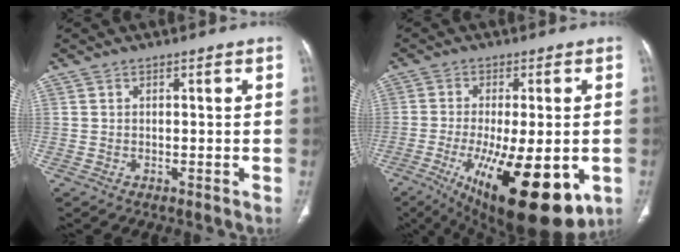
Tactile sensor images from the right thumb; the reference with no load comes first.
{"total": 22.7, "force": [-7.7, 8.2, 19.7], "torque": [-0.288, -0.026, -0.097]}